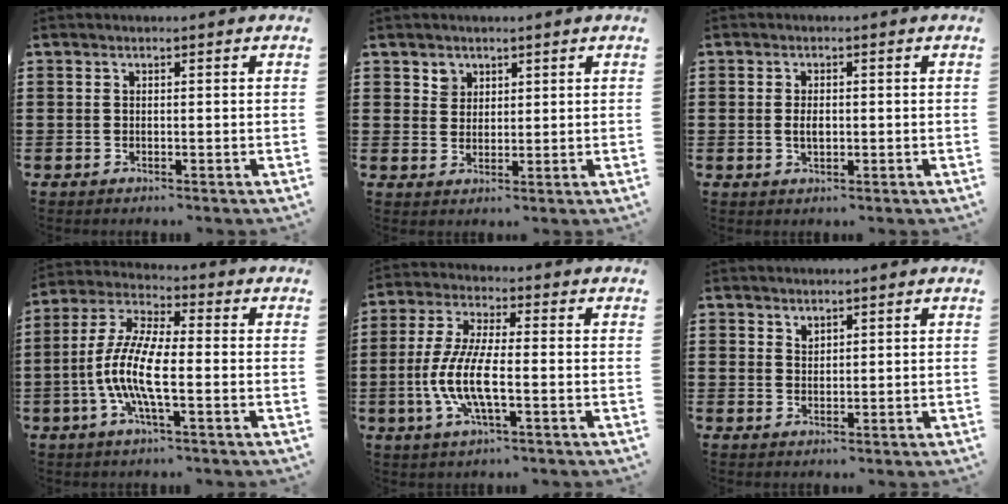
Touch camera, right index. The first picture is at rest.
{"total": 2.5, "force": [1.6, 1.9, 0.1], "torque": [-0.011, 0.007, 0.031]}
{"total": 2.1, "force": [-0.2, 0.9, 1.9], "torque": [-0.036, 0.003, -0.004]}
{"total": 9.4, "force": [-2.6, 2.2, 8.7], "torque": [-0.203, -0.015, -0.058]}
{"total": 8.6, "force": [-2.7, 2.1, 7.9], "torque": [-0.180, -0.017, -0.057]}
{"total": 1.3, "force": [1.3, 0.4, -0.1], "torque": [-0.001, -0.002, 0.026]}